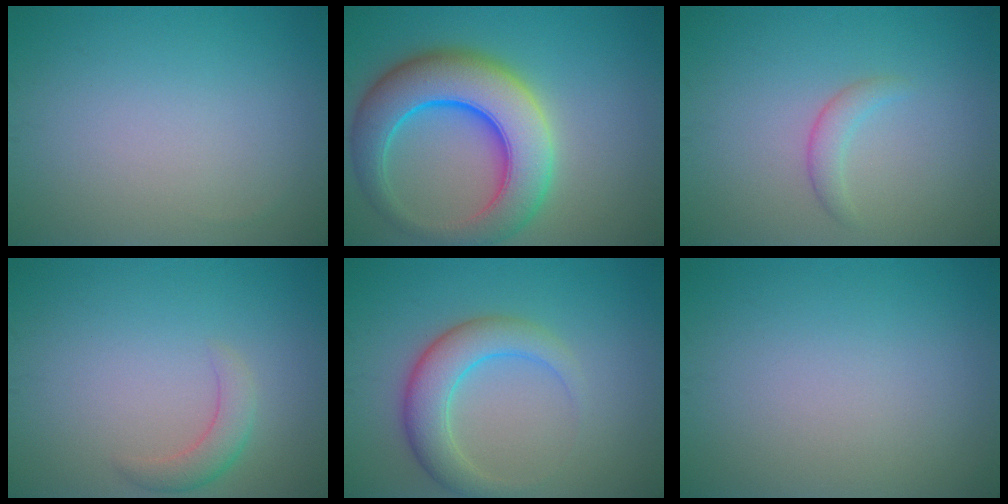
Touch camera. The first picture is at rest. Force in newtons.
{"total": 10.1, "press": 10.1, "slide": 0.4}
{"total": 1.6, "press": 1.6, "slide": 0.2}
{"total": 2.2, "press": 2.1, "slide": 0.2}
{"total": 4.6, "press": 4.6, "slide": 0.3}
{"total": 0.0}